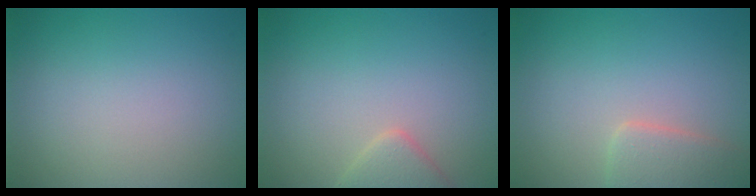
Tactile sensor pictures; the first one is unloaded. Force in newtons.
{"total": 2.3, "press": 2.3, "slide": 0.1}
{"total": 2.9, "press": 2.9, "slide": 0.3}